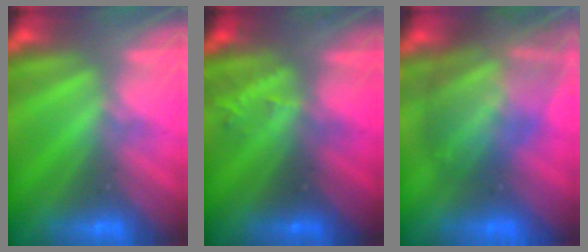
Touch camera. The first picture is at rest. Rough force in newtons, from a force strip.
{"total": 2.7}
{"total": 7.6}